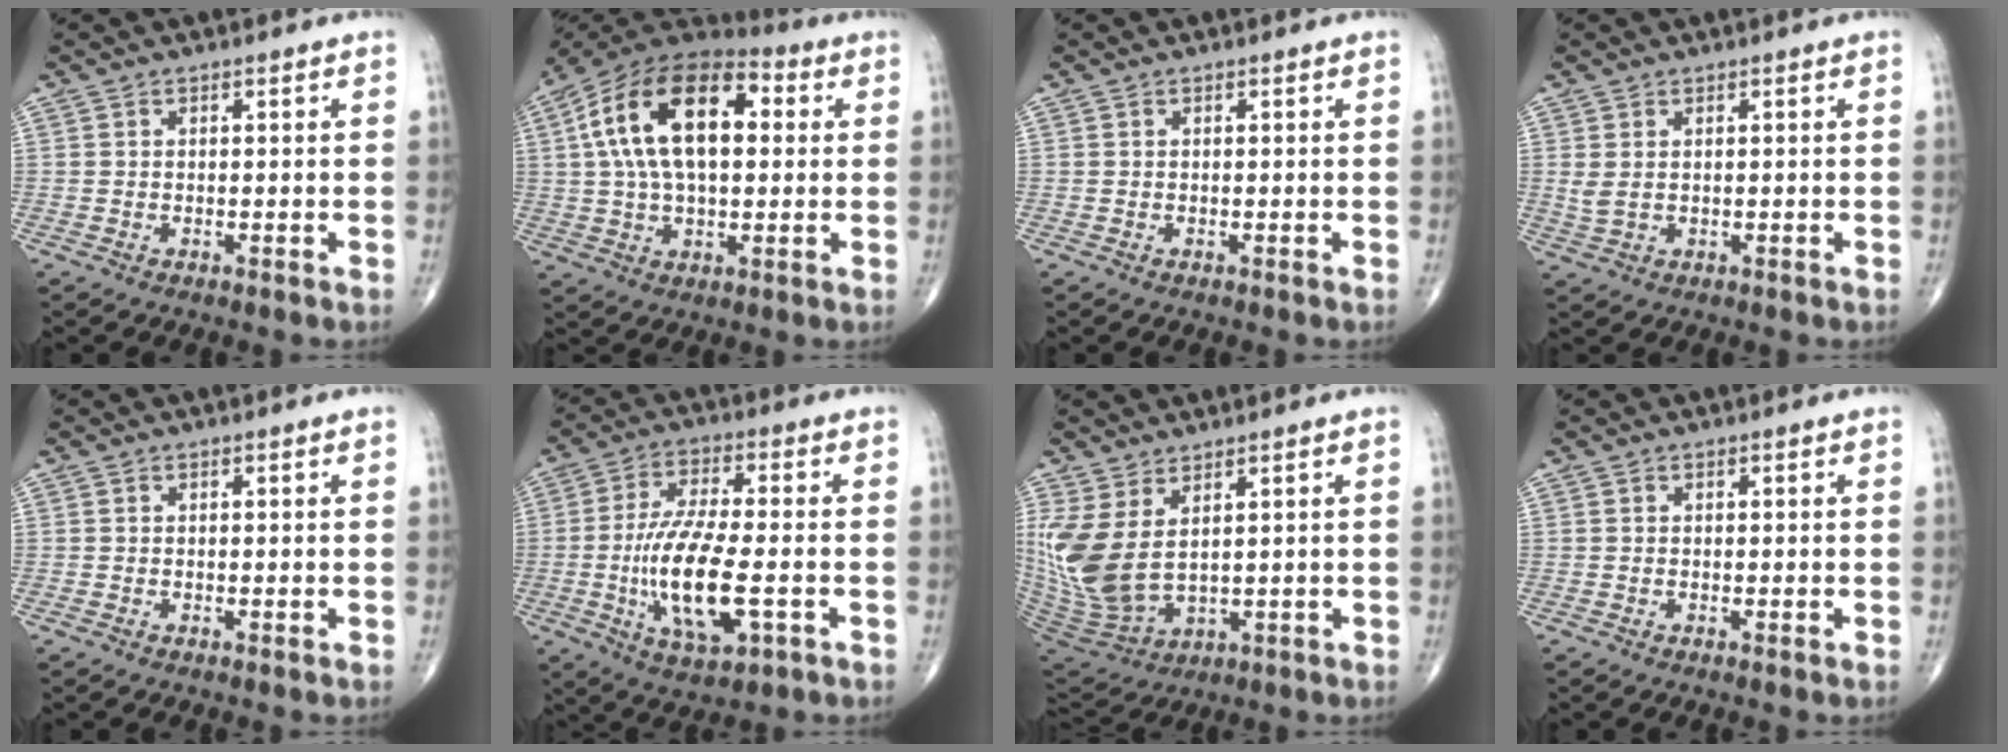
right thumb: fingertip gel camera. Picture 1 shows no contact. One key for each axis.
{"total": 21.2, "fx": 4.0, "fy": 11.5, "fz": 17.4, "tx": -0.301, "ty": 0.025, "tz": 0.058}
{"total": 0.0}
{"total": 2.3, "fx": 0.6, "fy": 1.4, "fz": 1.7, "tx": -0.038, "ty": 0.005, "tz": 0.021}
{"total": 0.0}
{"total": 14.9, "fx": -3.1, "fy": 5.3, "fz": 13.6, "tx": -0.263, "ty": 0.002, "tz": -0.051}
{"total": 13.0, "fx": 3.4, "fy": 6.7, "fz": 10.6, "tx": -0.242, "ty": -0.027, "tz": 0.091}
{"total": 0.0}